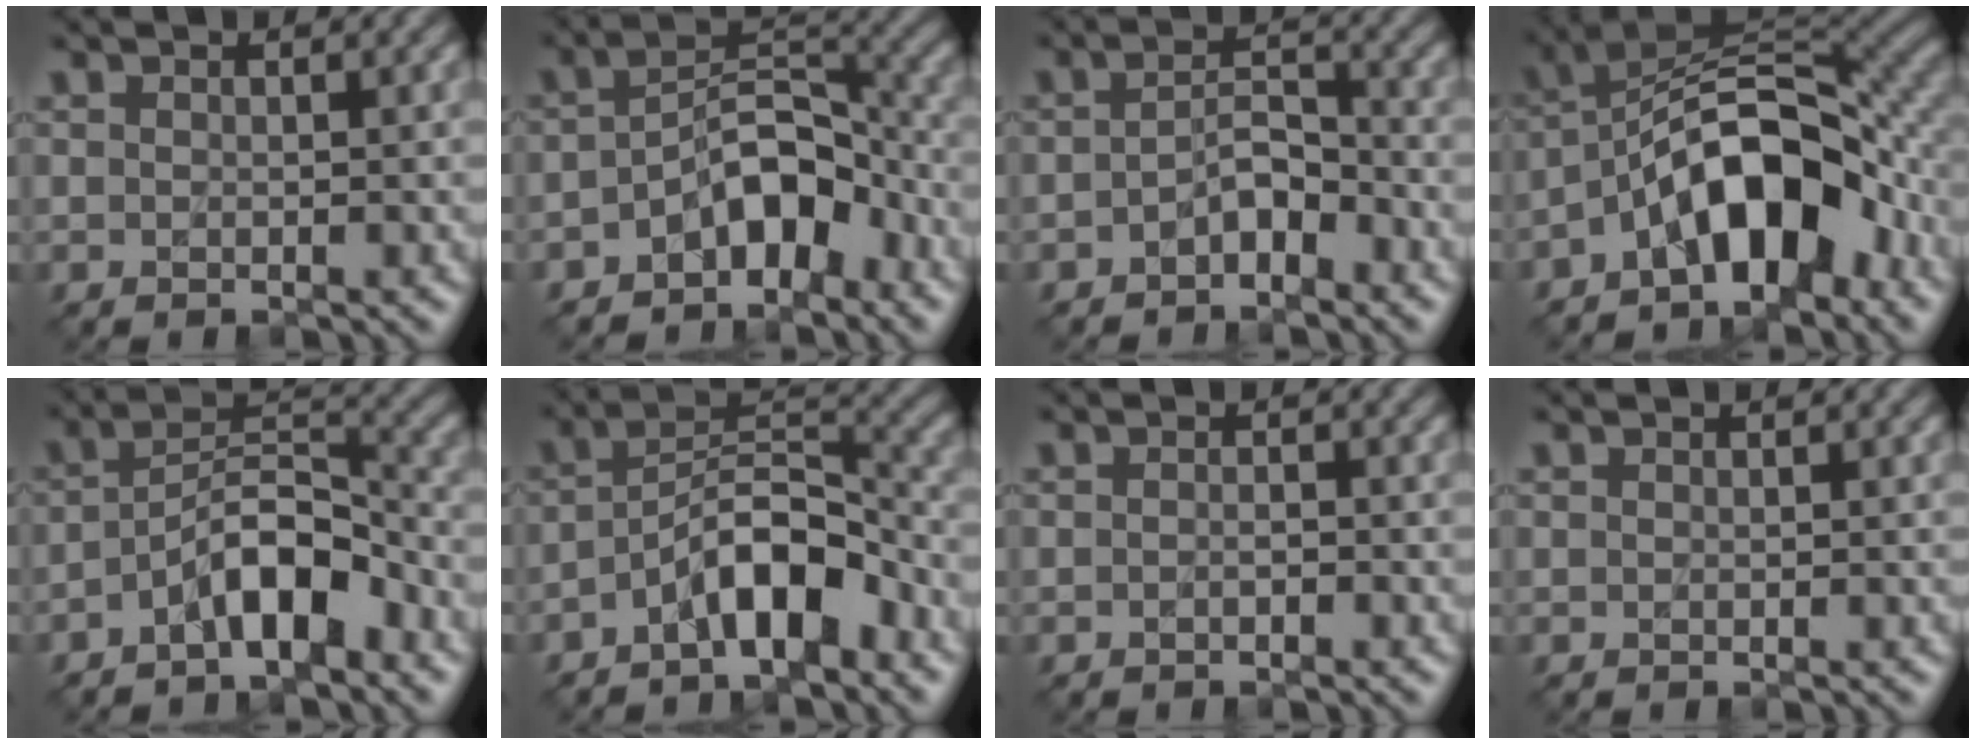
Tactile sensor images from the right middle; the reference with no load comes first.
{"total": 5.6, "force": [-3.2, 2.8, 3.7], "torque": [-0.050, 0.012, -0.065]}
{"total": 2.5, "force": [-1.5, 1.1, 1.6], "torque": [-0.028, 0.011, -0.030]}
{"total": 9.1, "force": [-4.1, 4.2, 6.9], "torque": [-0.094, 0.021, -0.083]}
{"total": 5.5, "force": [-3.0, 2.1, 4.1], "torque": [-0.070, 0.013, -0.058]}
{"total": 6.1, "force": [-3.5, 2.3, 4.4], "torque": [-0.071, 0.013, -0.069]}
{"total": 0.6, "force": [-0.4, 0.2, 0.4], "torque": [-0.011, 0.000, -0.008]}
{"total": 0.0}